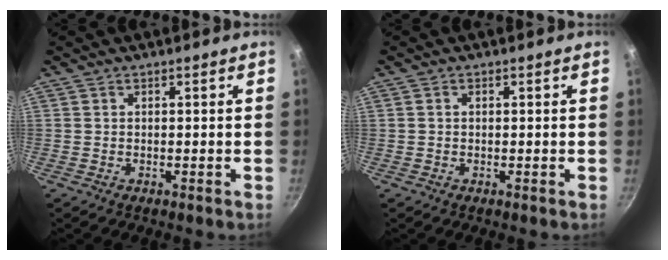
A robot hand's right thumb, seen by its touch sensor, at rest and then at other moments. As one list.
[{"total": 0.6, "force": [0.1, 0.5, 0.4], "torque": [-0.006, 0.005, 0.001]}]